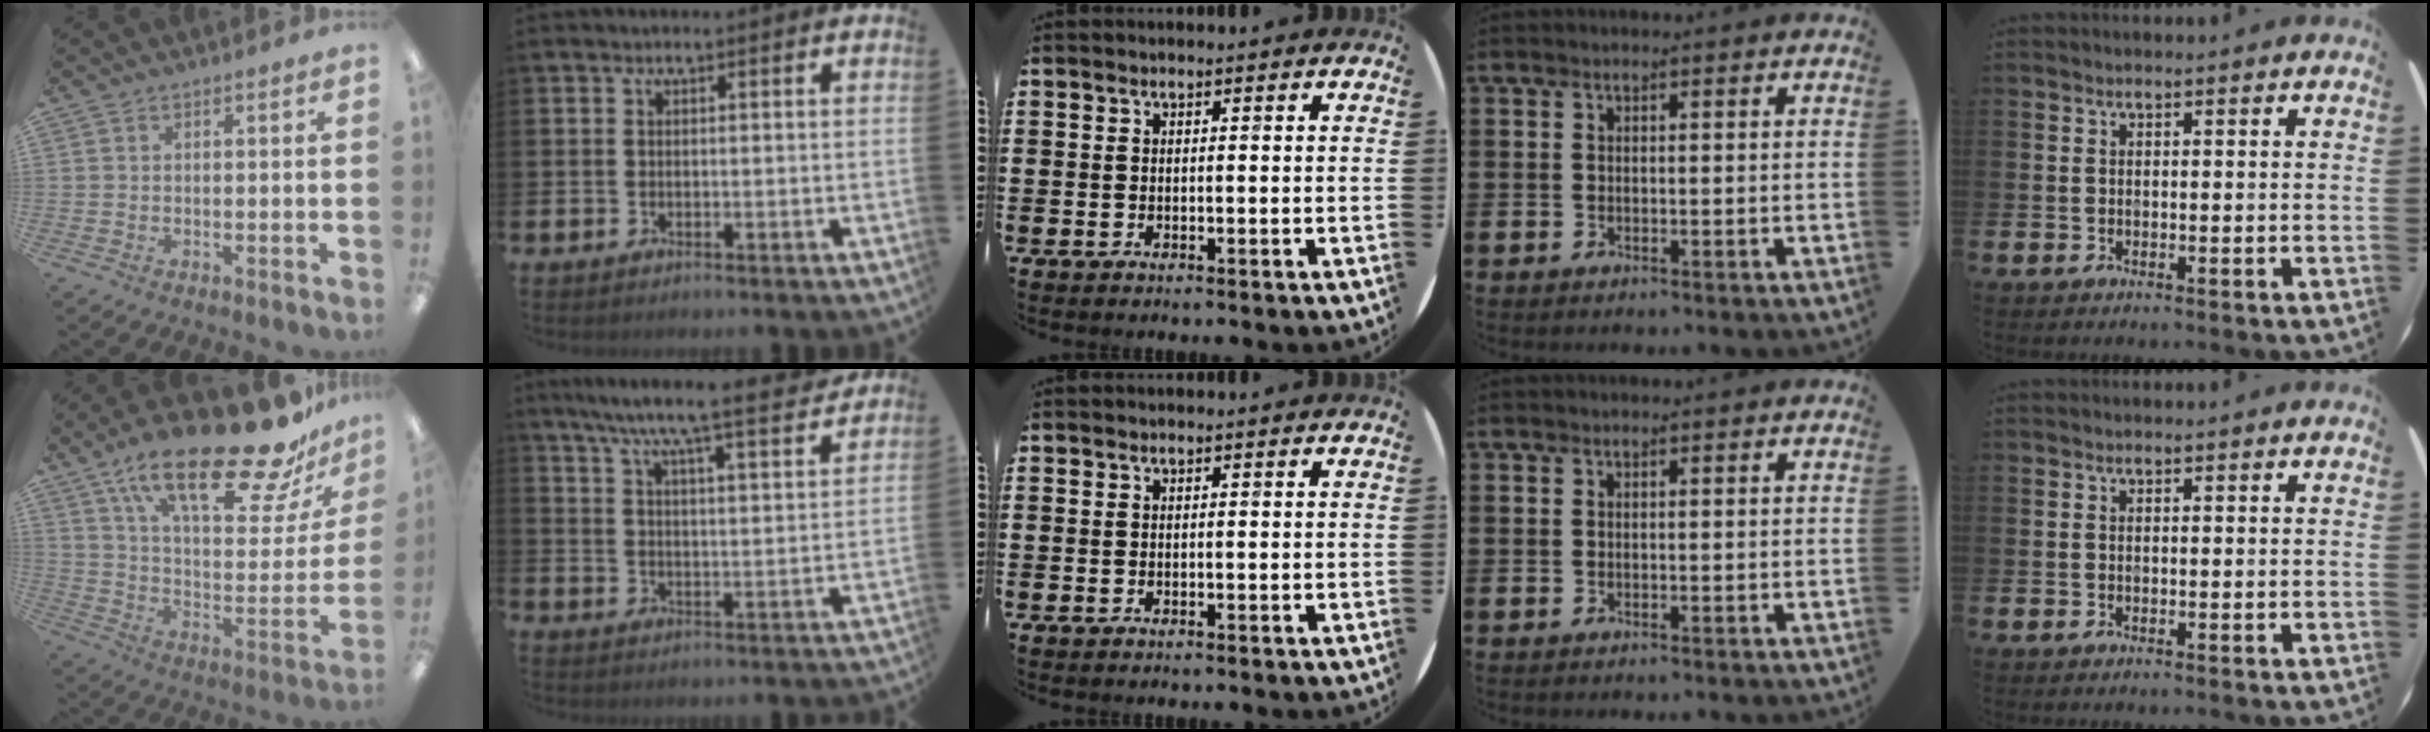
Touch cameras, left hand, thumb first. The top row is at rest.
{"thumb": {"total": 26.5, "force": [18.3, 8.2, 17.3], "torque": [-0.266, -0.115, 0.300]}, "index": {"total": 8.3, "force": [7.7, -0.1, 3.3], "torque": [-0.087, -0.050, 0.131]}}